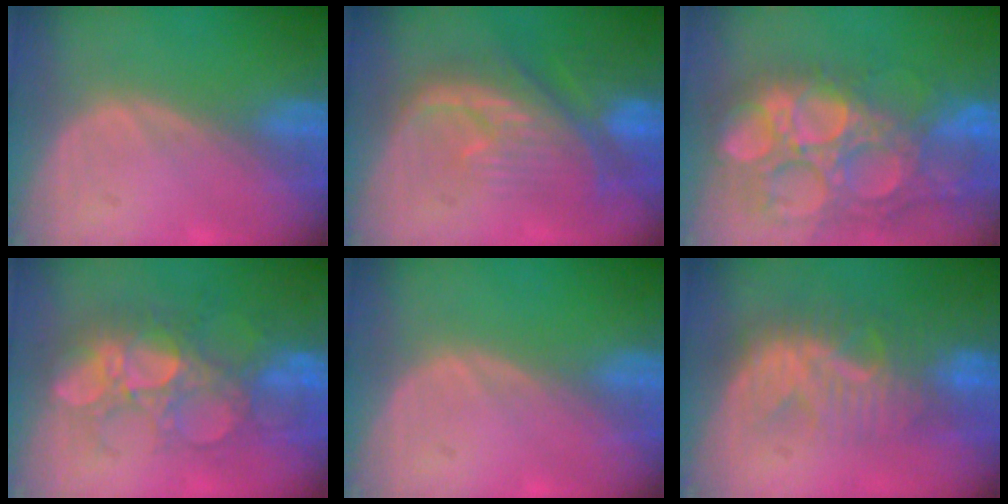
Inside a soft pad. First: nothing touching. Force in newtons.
{"total": 10.2, "press": 8.9, "slide": 5.0}
{"total": 15.6, "press": 12.9, "slide": 8.7}
{"total": 9.5, "press": 9.0, "slide": 3.1}
{"total": 0.0}
{"total": 8.3, "press": 8.0, "slide": 2.2}